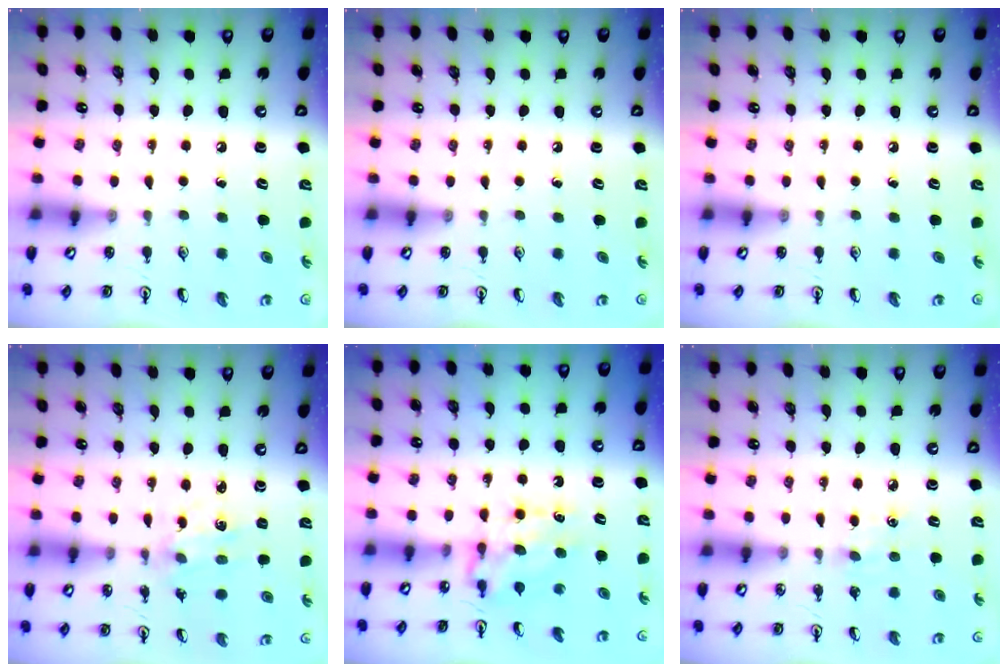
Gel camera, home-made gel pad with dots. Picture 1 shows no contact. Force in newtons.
{"total": 0.0}
{"total": 0.0}
{"total": 1.7, "press": 1.7, "slide": 0.0}
{"total": 7.0, "press": 7.0, "slide": 0.5}
{"total": 4.7, "press": 4.7, "slide": 0.6}